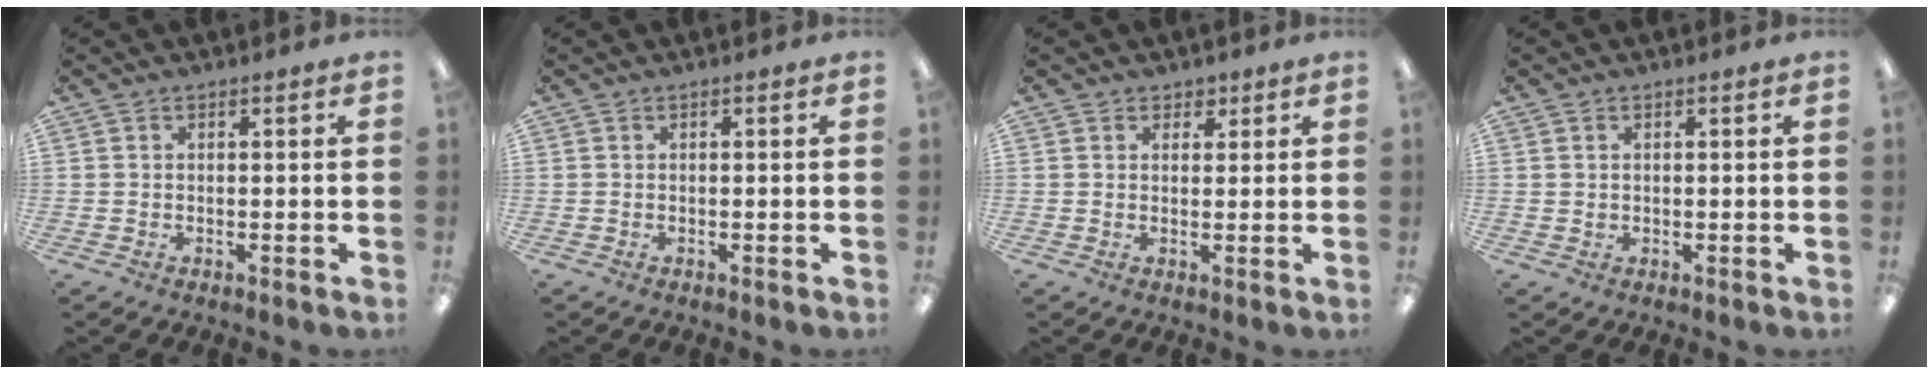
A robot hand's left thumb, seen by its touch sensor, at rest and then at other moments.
{"total": 0.0}
{"total": 2.4, "force": [1.4, 1.8, 0.3], "torque": [0.008, -0.003, 0.023]}
{"total": 0.8, "force": [0.3, 0.7, 0.0], "torque": [-0.002, 0.003, 0.006]}